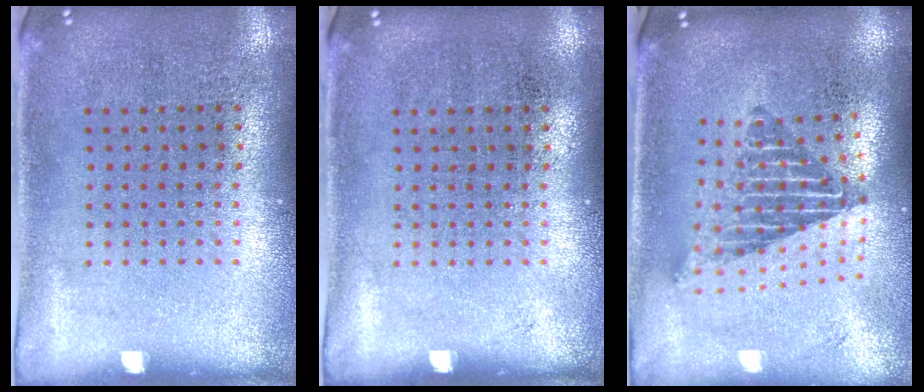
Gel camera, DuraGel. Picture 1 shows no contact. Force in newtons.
{"total": 0.0}
{"total": 2.1, "press": 1.6, "slide": 1.4}